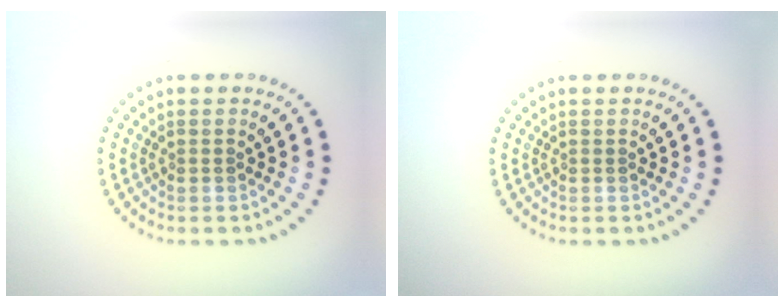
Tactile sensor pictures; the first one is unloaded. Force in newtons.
{"total": 0.0}